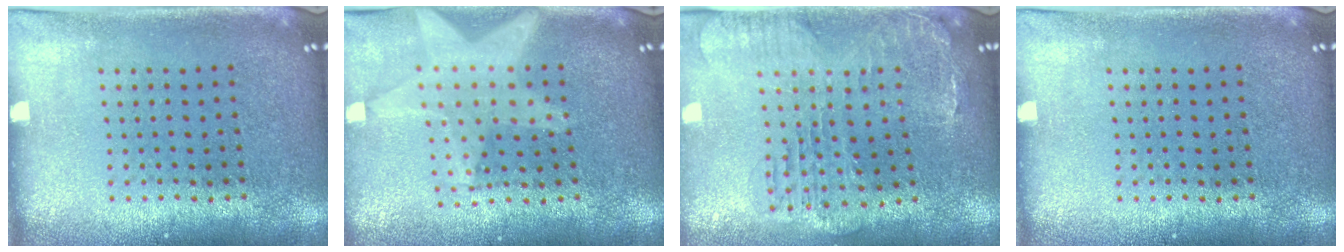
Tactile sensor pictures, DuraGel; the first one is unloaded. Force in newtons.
{"total": 2.2, "press": 1.8, "slide": 1.2}
{"total": 1.5, "press": 1.4, "slide": 0.4}
{"total": 0.0}